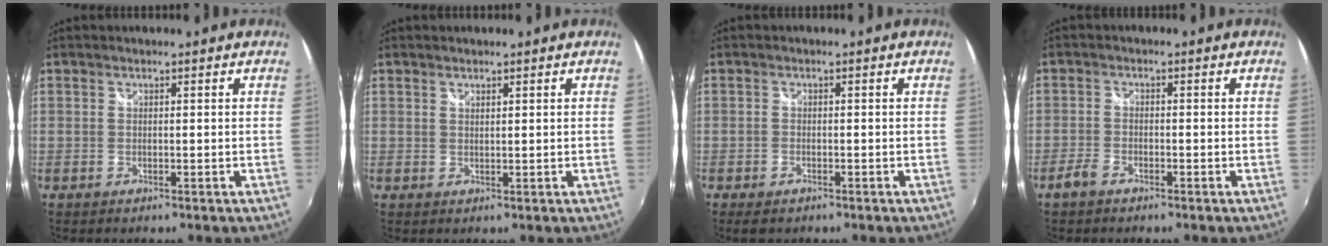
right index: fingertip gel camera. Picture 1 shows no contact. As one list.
[{"total": 0.8, "force": [0.8, 0.2, 0.3], "torque": [-0.004, 0.000, 0.013]}, {"total": 2.8, "force": [-2.0, 1.5, 1.4], "torque": [-0.034, -0.009, -0.033]}, {"total": 3.0, "force": [-2.2, 1.3, 1.7], "torque": [-0.047, -0.002, -0.046]}]